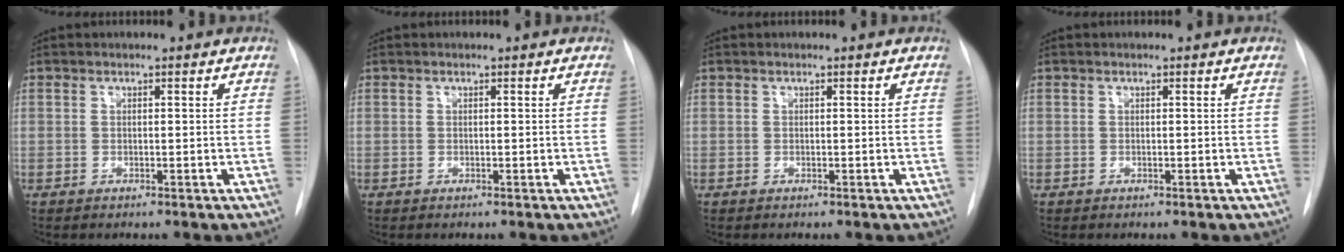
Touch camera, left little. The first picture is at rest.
{"total": 0.0}
{"total": 0.0}
{"total": 0.0}